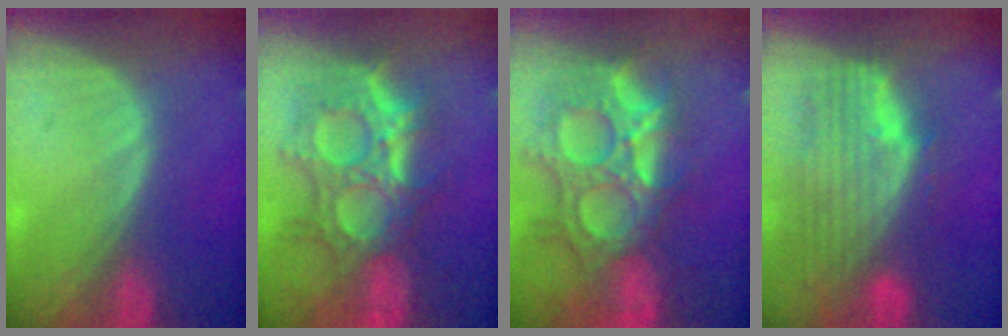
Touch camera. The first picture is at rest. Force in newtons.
{"total": 11.8, "press": 10.6, "slide": 5.2}
{"total": 14.0, "press": 11.8, "slide": 7.5}
{"total": 11.1, "press": 9.5, "slide": 5.7}